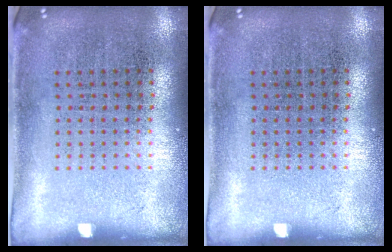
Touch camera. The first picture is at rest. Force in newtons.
{"total": 0.0}